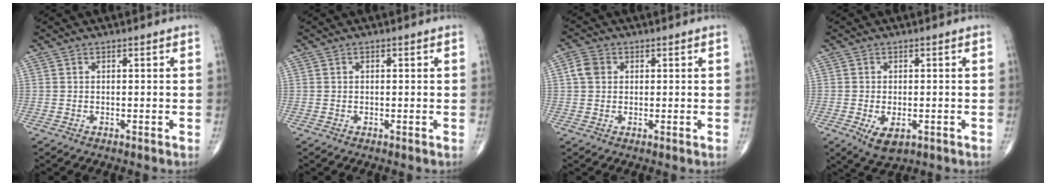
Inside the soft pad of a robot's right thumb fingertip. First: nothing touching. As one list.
[{"total": 0.0}, {"total": 3.5, "force": [0.7, 2.9, 1.9], "torque": [-0.032, 0.008, 0.009]}, {"total": 5.0, "force": [-1.7, 2.7, 3.9], "torque": [-0.064, -0.007, -0.019]}]